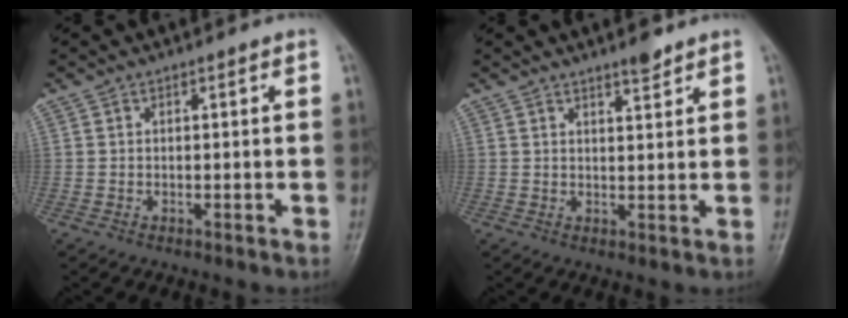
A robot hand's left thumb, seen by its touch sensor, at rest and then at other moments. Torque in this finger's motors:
{"motor_torque": [-0.30, 0.17, -0.33, -0.22, 0.07]}